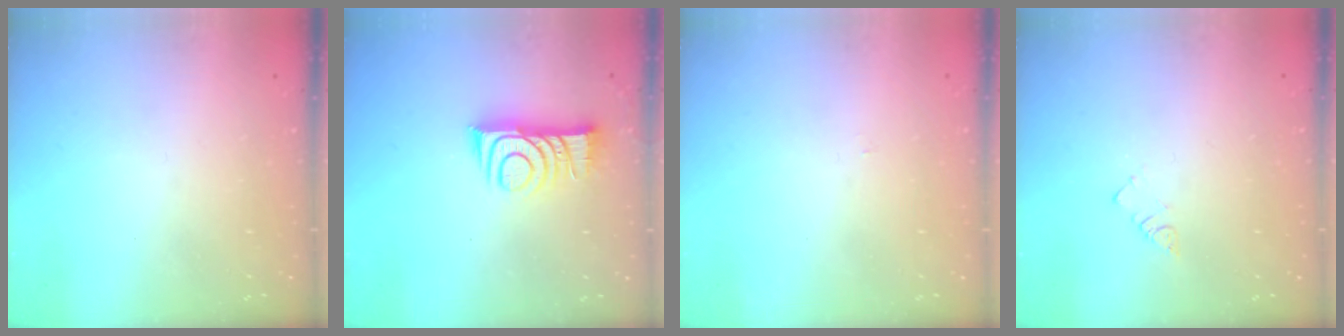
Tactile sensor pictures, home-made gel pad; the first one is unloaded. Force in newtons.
{"total": 10.2, "press": 10.2, "slide": 0.4}
{"total": 2.2, "press": 2.2, "slide": 0.3}
{"total": 2.3, "press": 2.3, "slide": 0.4}